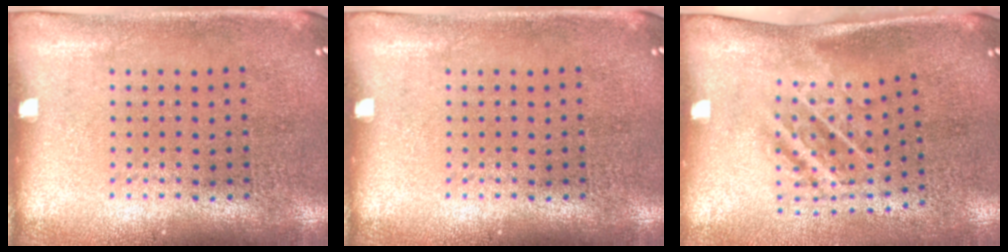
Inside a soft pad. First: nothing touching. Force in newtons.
{"total": 0.0}
{"total": 1.8, "press": 1.2, "slide": 1.4}